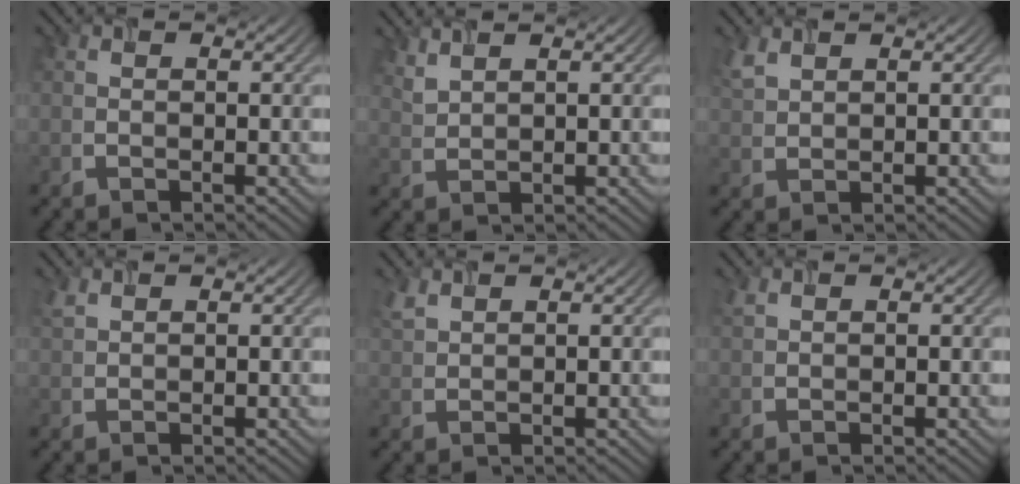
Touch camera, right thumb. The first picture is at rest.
{"total": 2.4, "force": [2.0, 0.5, 1.1], "torque": [-0.030, 0.002, 0.049]}
{"total": 2.4, "force": [1.8, 0.9, 1.2], "torque": [-0.039, 0.003, 0.046]}
{"total": 1.3, "force": [1.1, 0.5, 0.6], "torque": [-0.022, 0.003, 0.027]}
{"total": 2.1, "force": [1.6, 0.8, 1.0], "torque": [-0.033, 0.004, 0.041]}
{"total": 1.0, "force": [0.8, 0.4, 0.5], "torque": [-0.019, 0.002, 0.021]}